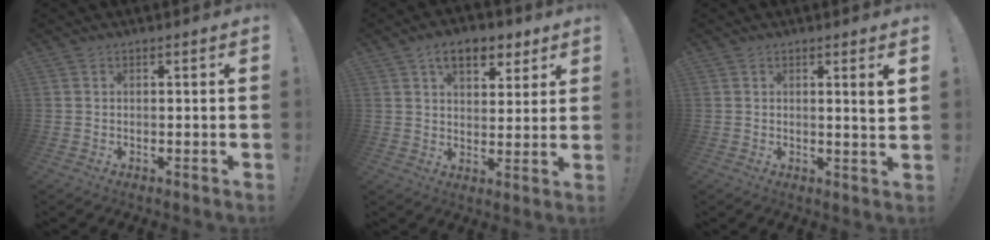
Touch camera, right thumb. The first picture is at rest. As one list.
[{"total": 9.8, "force": [5.7, 5.8, 5.5], "torque": [-0.070, -0.022, 0.102]}, {"total": 3.4, "force": [1.5, -0.6, 3.0], "torque": [-0.035, -0.017, 0.019]}]